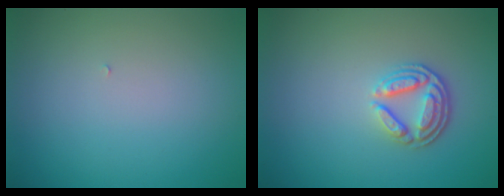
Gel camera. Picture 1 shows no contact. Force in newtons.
{"total": 3.6, "press": 2.8, "slide": 2.2}